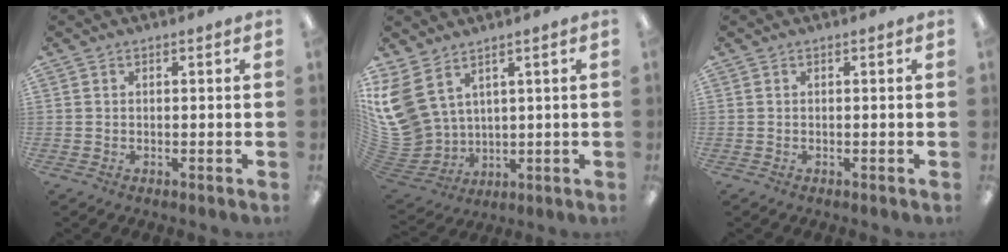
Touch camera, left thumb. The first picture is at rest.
{"total": 13.0, "force": [6.3, 9.3, 6.4], "torque": [-0.174, -0.036, 0.126]}
{"total": 0.0}